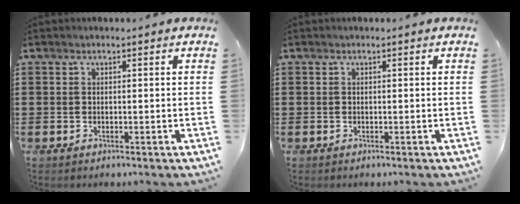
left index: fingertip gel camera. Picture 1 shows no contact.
{"total": 0.0}